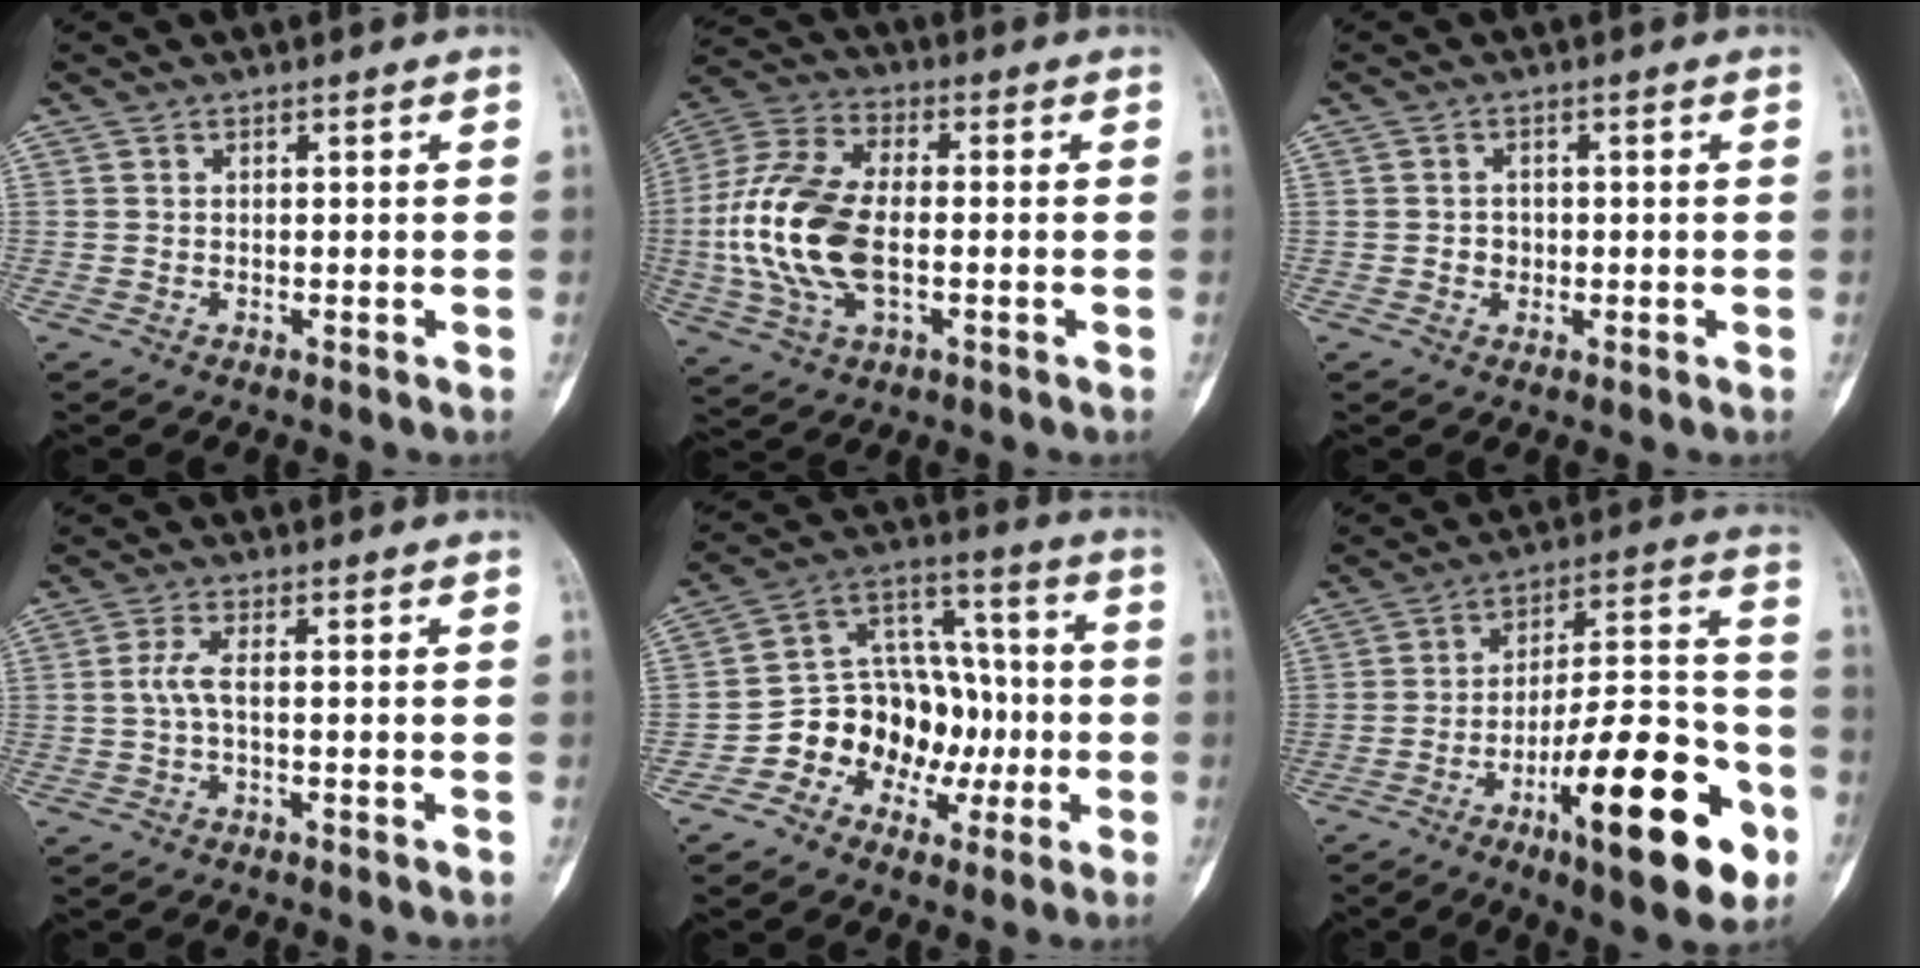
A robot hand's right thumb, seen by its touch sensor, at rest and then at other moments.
{"total": 17.6, "force": [-1.8, 9.6, 14.6], "torque": [-0.314, 0.015, -0.032]}
{"total": 3.1, "force": [-0.6, 2.8, 1.2], "torque": [0.002, 0.010, -0.014]}
{"total": 2.9, "force": [-0.3, 0.7, 2.8], "torque": [-0.066, 0.005, -0.009]}
{"total": 14.9, "force": [-4.4, 12.1, 7.5], "torque": [-0.068, 0.075, -0.075]}
{"total": 24.3, "force": [-10.6, 6.8, 20.8], "torque": [-0.295, 0.056, -0.159]}